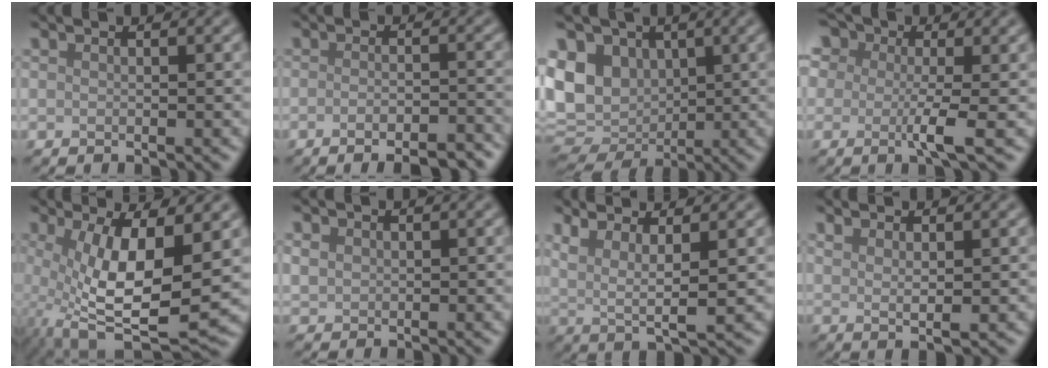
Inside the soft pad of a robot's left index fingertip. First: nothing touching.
{"total": 5.4, "force": [-3.4, 1.6, 3.8], "torque": [-0.046, 0.000, -0.037]}
{"total": 10.2, "force": [1.1, 8.2, 6.1], "torque": [-0.109, 0.005, 0.024]}
{"total": 4.8, "force": [0.5, 2.7, 3.9], "torque": [-0.071, 0.005, -0.008]}
{"total": 10.0, "force": [-0.4, 3.3, 9.4], "torque": [-0.185, -0.016, -0.004]}
{"total": 1.2, "force": [0.5, 1.0, 0.4], "torque": [-0.006, -0.001, 0.011]}
{"total": 4.1, "force": [2.1, 0.8, 3.4], "torque": [-0.070, -0.003, 0.043]}
{"total": 2.1, "force": [1.3, 0.5, 1.6], "torque": [-0.025, -0.003, 0.020]}